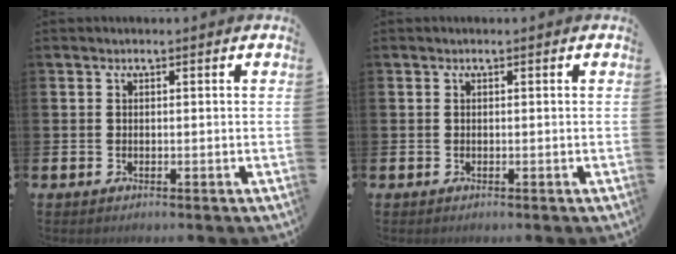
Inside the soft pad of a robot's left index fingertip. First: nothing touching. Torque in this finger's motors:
{"motor_torque": [0.01, 0.00, 0.01, 0.01]}